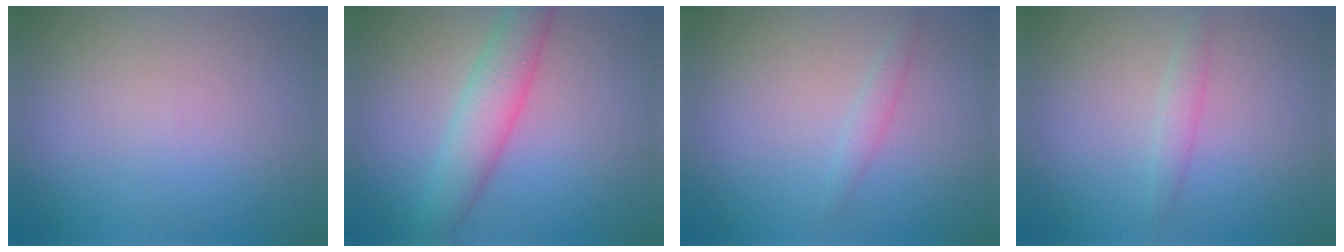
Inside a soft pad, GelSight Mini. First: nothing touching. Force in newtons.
{"total": 4.4, "press": 4.4, "slide": 0.1}
{"total": 1.1, "press": 1.1, "slide": 0.1}
{"total": 1.4, "press": 1.4, "slide": 0.1}